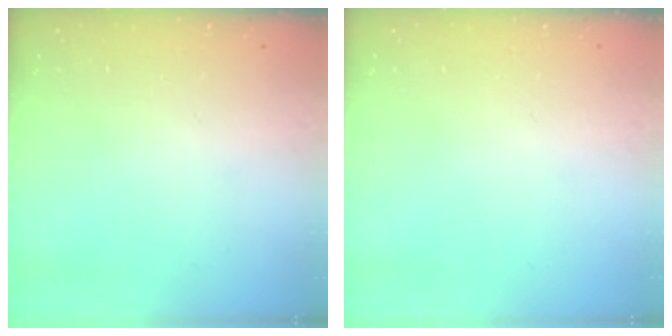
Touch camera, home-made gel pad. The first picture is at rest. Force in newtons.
{"total": 0.0}